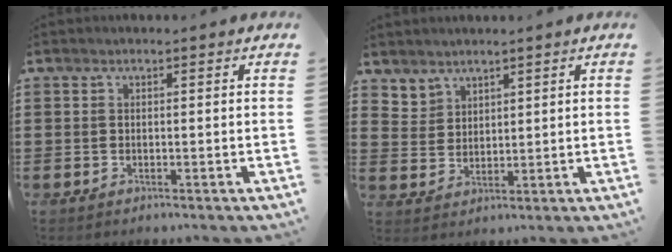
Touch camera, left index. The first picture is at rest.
{"total": 3.4, "force": [2.9, 1.9, -0.2], "torque": [-0.009, 0.000, 0.057]}